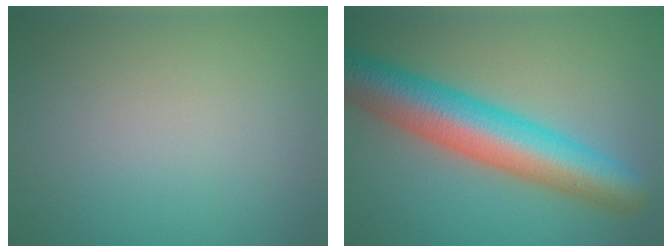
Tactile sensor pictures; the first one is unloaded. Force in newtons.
{"total": 9.6, "press": 9.5, "slide": 0.4}